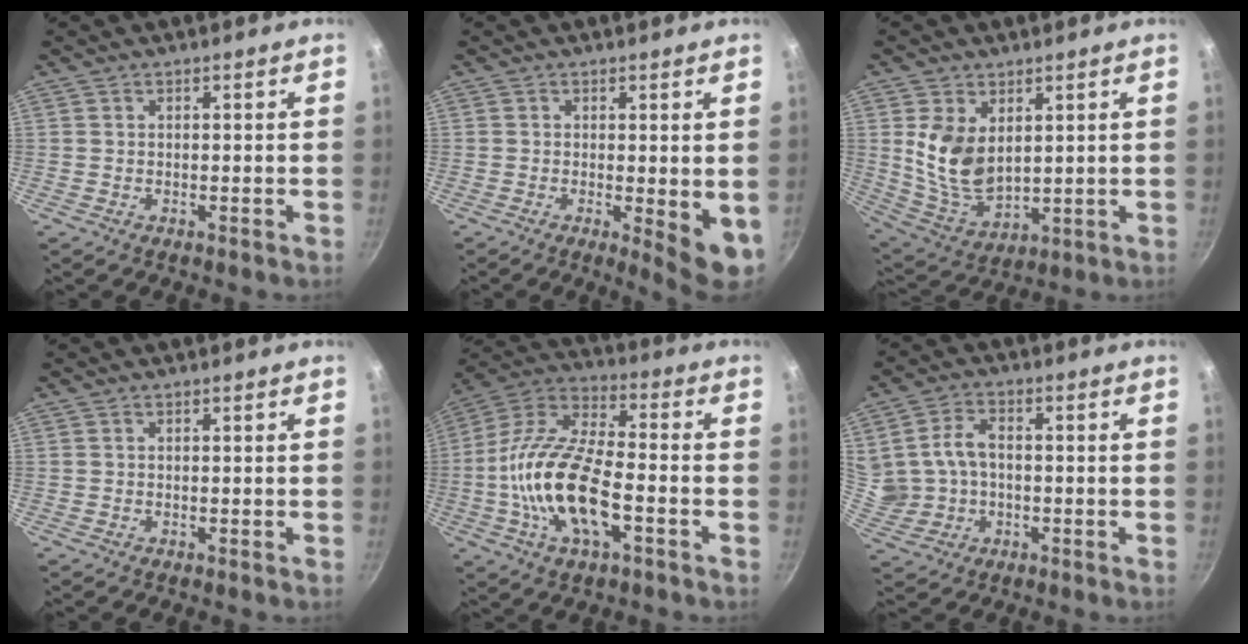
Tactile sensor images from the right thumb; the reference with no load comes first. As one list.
[{"total": 6.7, "force": [-0.6, 2.0, 6.4], "torque": [-0.075, -0.013, -0.003]}, {"total": 11.5, "force": [2.9, 7.2, 8.4], "torque": [-0.149, -0.032, 0.072]}, {"total": 0.0}, {"total": 19.1, "force": [-4.7, 8.2, 16.6], "torque": [-0.313, 0.035, -0.108]}, {"total": 10.3, "force": [0.3, 8.2, 6.1], "torque": [-0.111, 0.014, 0.015]}]